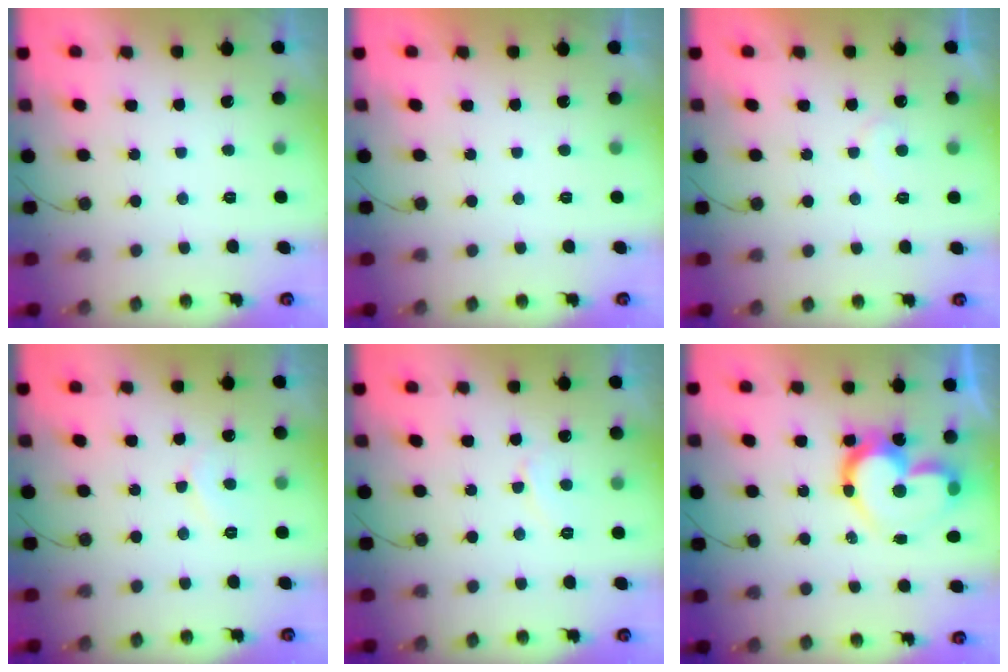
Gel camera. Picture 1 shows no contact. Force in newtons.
{"total": 1.7, "press": 1.7, "slide": 0.1}
{"total": 5.6, "press": 5.6, "slide": 0.3}
{"total": 4.9, "press": 4.9, "slide": 0.5}
{"total": 3.8, "press": 3.8, "slide": 0.4}
{"total": 14.3, "press": 14.2, "slide": 1.2}